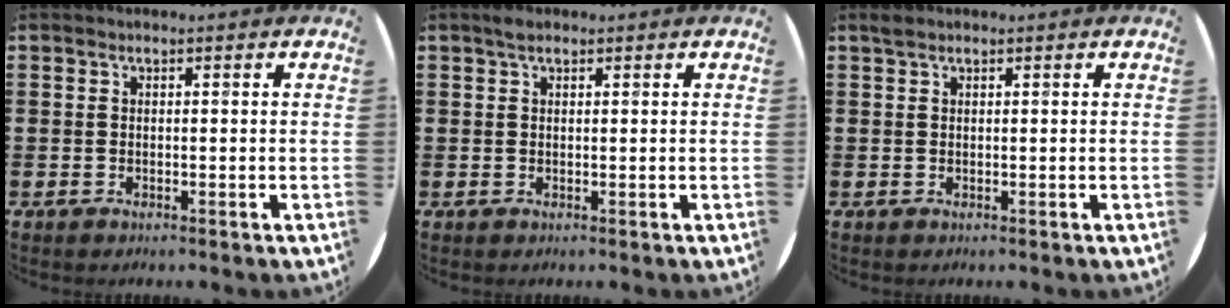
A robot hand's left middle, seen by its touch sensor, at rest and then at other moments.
{"total": 1.0, "force": [0.7, 0.5, 0.6], "torque": [-0.004, 0.002, 0.010]}
{"total": 0.7, "force": [0.7, 0.3, 0.2], "torque": [0.003, -0.001, 0.011]}